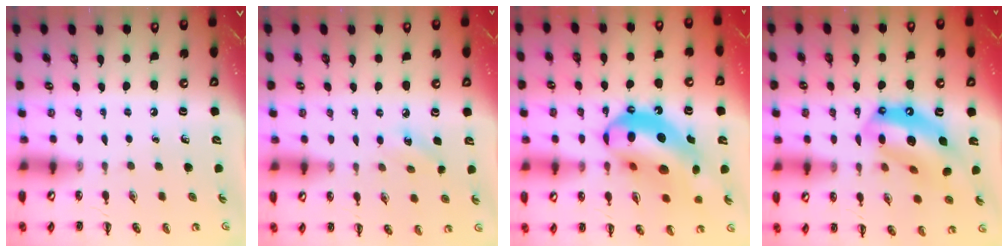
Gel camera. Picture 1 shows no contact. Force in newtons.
{"total": 5.1, "press": 4.9, "slide": 1.4}
{"total": 20.3, "press": 19.6, "slide": 5.5}
{"total": 16.9, "press": 16.2, "slide": 4.7}